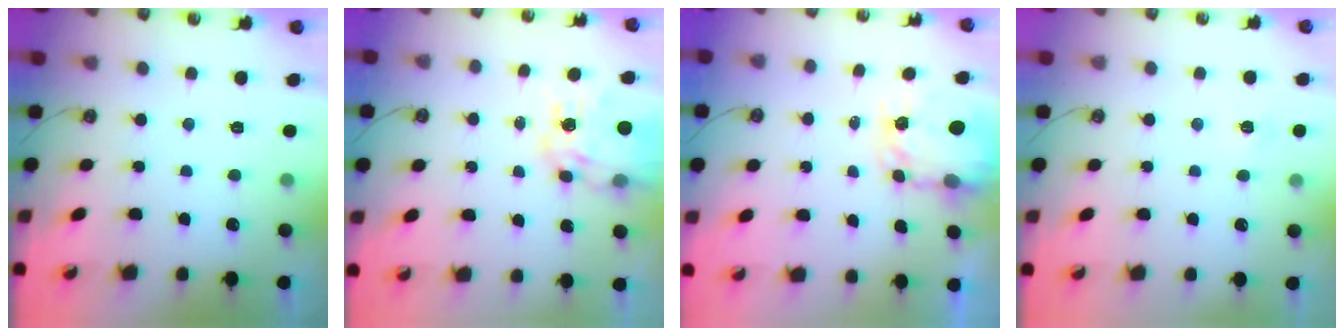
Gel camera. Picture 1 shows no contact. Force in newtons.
{"total": 14.4, "press": 14.3, "slide": 1.5}
{"total": 4.6, "press": 4.5, "slide": 0.4}
{"total": 4.4, "press": 4.3, "slide": 0.4}